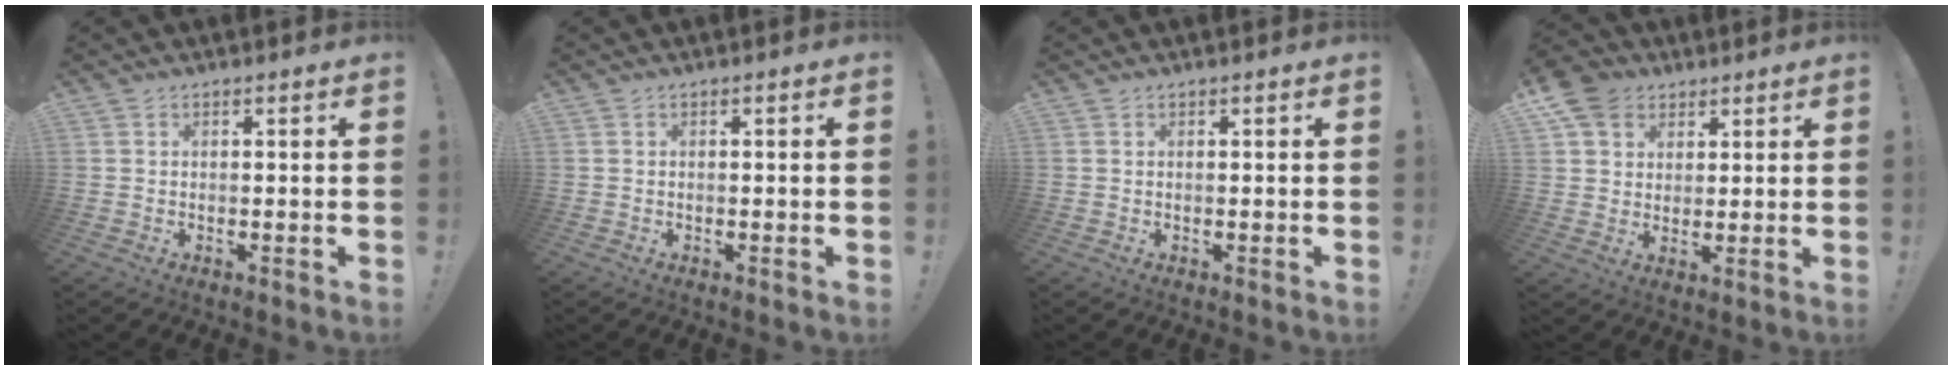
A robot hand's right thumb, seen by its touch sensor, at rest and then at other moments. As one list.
[{"total": 0.9, "force": [-0.4, -0.2, 0.7], "torque": [-0.012, -0.002, -0.007]}, {"total": 0.0}, {"total": 9.2, "force": [5.0, 7.2, 2.9], "torque": [-0.047, -0.023, 0.101]}]